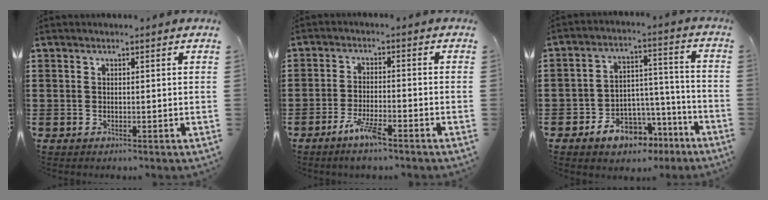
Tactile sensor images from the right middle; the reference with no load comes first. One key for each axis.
{"total": 4.6, "fx": -3.1, "fy": 0.7, "fz": 3.3, "tx": -0.072, "ty": -0.002, "tz": -0.060}
{"total": 6.7, "fx": -5.3, "fy": 3.8, "fz": 1.9, "tx": -0.031, "ty": 0.034, "tz": -0.097}